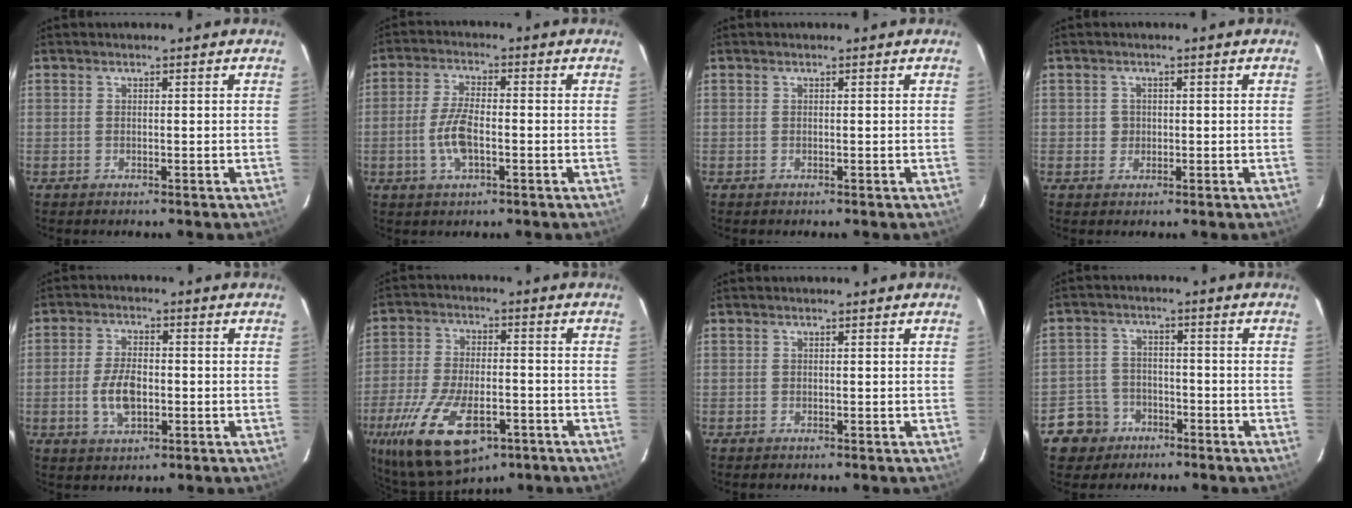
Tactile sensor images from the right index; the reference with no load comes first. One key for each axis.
{"total": 7.0, "fx": -1.9, "fy": 2.8, "fz": 6.1, "tx": -0.131, "ty": 0.001, "tz": -0.037}
{"total": 0.0}
{"total": 2.0, "fx": -0.2, "fy": 2.0, "fz": 0.2, "tx": -0.002, "ty": 0.004, "tz": -0.001}
{"total": 7.2, "fx": -1.5, "fy": 3.9, "fz": 5.8, "tx": -0.120, "ty": 0.000, "tz": -0.024}
{"total": 19.6, "fx": -9.8, "fy": 9.1, "fz": 14.2, "tx": -0.307, "ty": -0.044, "tz": -0.161}
{"total": 0.0}
{"total": 7.1, "fx": -4.0, "fy": 5.8, "fz": 0.7, "tx": -0.040, "ty": 0.023, "tz": -0.065}